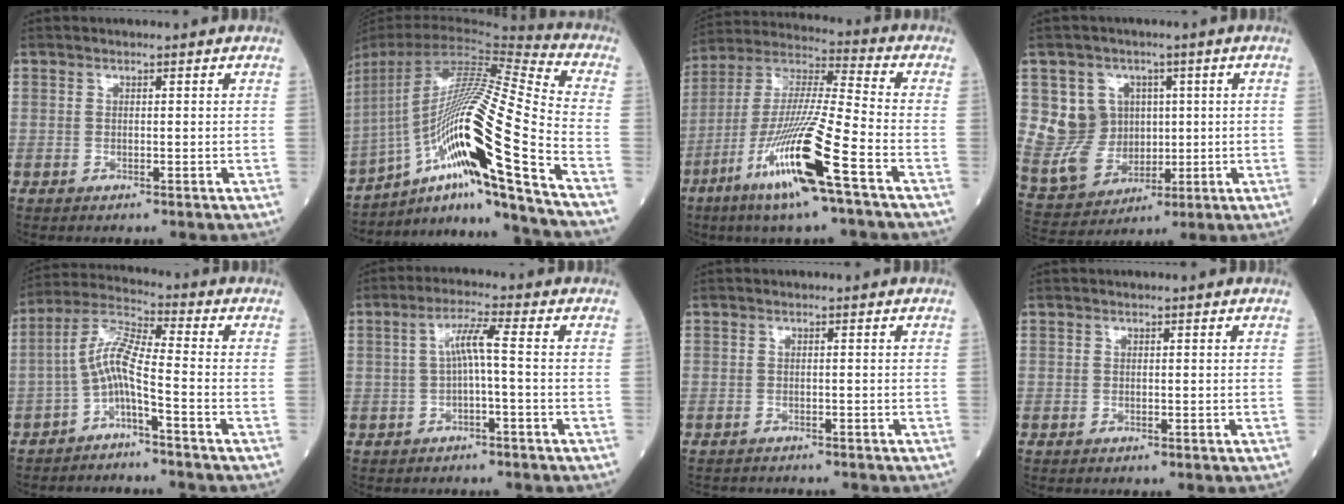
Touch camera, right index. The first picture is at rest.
{"total": 24.2, "force": [-11.7, -0.8, 21.2], "torque": [-0.386, -0.010, -0.207]}
{"total": 17.2, "force": [-8.1, -0.1, 15.1], "torque": [-0.312, -0.030, -0.158]}
{"total": 10.3, "force": [2.2, 9.5, 3.4], "torque": [-0.083, 0.025, 0.060]}
{"total": 6.5, "force": [-2.9, 0.5, 5.8], "torque": [-0.121, 0.021, -0.060]}
{"total": 4.3, "force": [-0.2, 0.0, 4.3], "torque": [-0.080, 0.019, -0.001]}
{"total": 4.4, "force": [-4.2, 1.0, 1.1], "torque": [-0.011, -0.006, -0.058]}
{"total": 0.0}